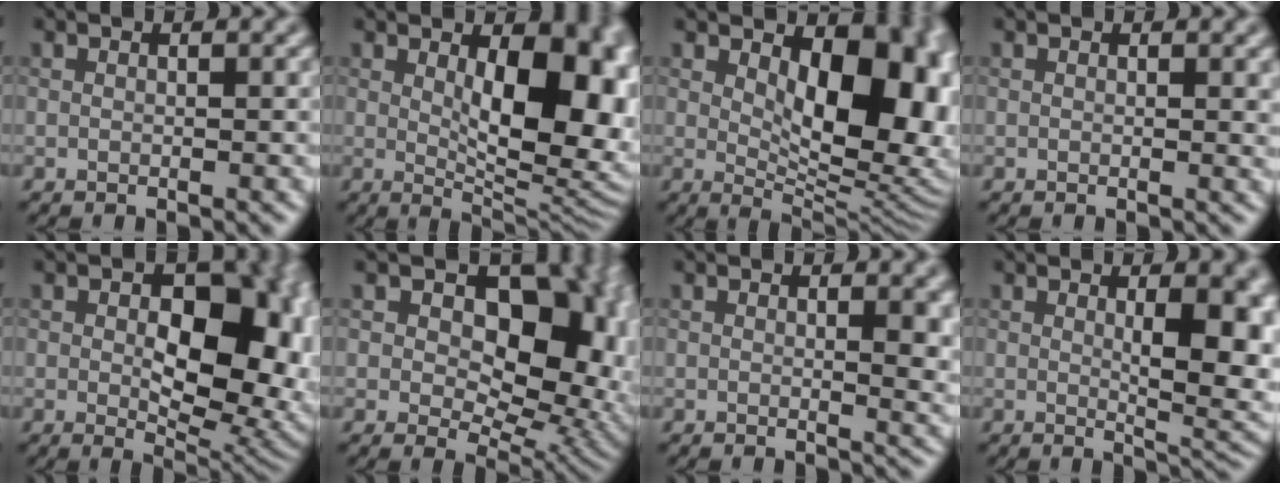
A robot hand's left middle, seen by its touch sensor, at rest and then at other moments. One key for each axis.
{"total": 11.5, "fx": 1.8, "fy": 5.6, "fz": 9.9, "tx": -0.118, "ty": -0.010, "tz": 0.037}
{"total": 12.0, "fx": 2.4, "fy": 6.6, "fz": 9.8, "tx": -0.117, "ty": -0.014, "tz": 0.048}
{"total": 0.7, "fx": 0.4, "fy": 0.1, "fz": 0.6, "tx": -0.005, "ty": -0.001, "tz": 0.006}
{"total": 12.0, "fx": 0.5, "fy": 7.0, "fz": 9.7, "tx": -0.109, "ty": -0.005, "tz": 0.017}
{"total": 14.4, "fx": 3.0, "fy": 9.5, "fz": 10.5, "tx": -0.121, "ty": -0.006, "tz": 0.060}
{"total": 2.9, "fx": 0.6, "fy": 0.9, "fz": 2.7, "tx": -0.030, "ty": -0.005, "tz": 0.012}
{"total": 7.2, "fx": 1.0, "fy": 2.3, "fz": 6.8, "tx": -0.086, "ty": -0.009, "tz": 0.024}